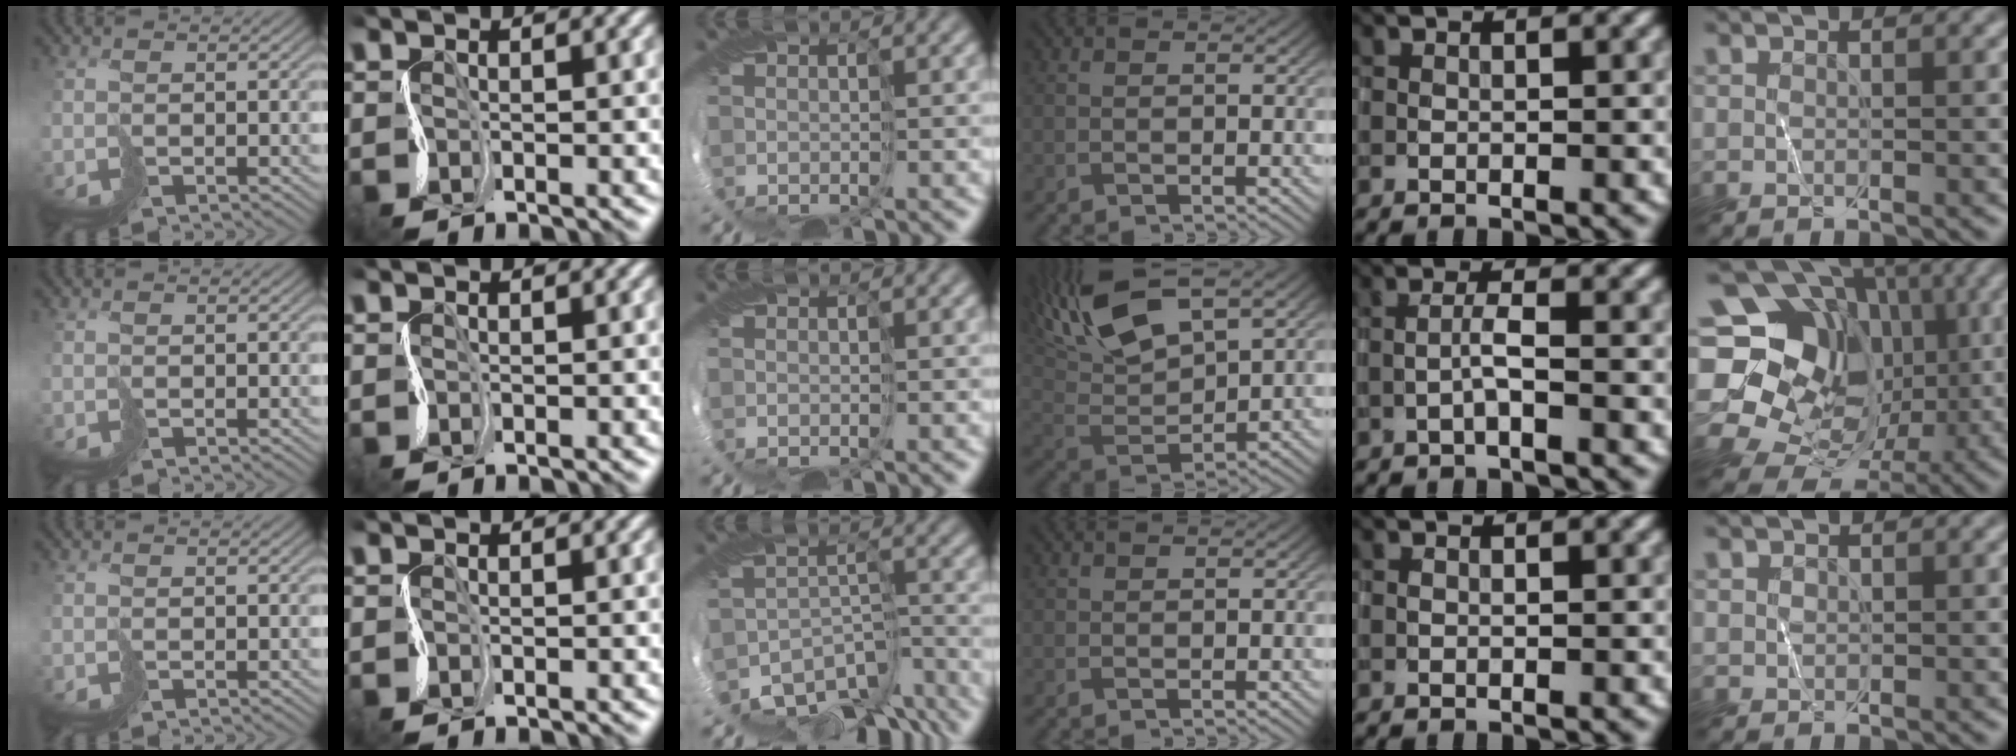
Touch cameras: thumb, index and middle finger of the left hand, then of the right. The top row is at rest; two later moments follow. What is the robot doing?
{"motion": "cut", "object": "receipt paper"}